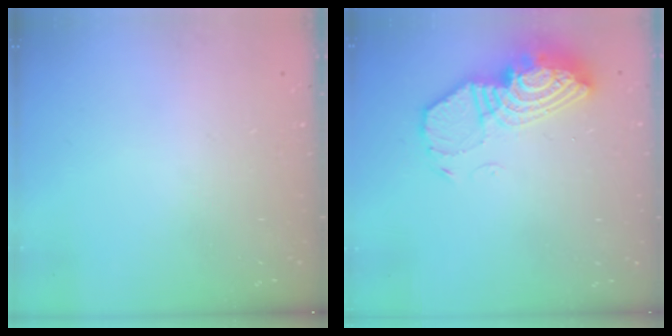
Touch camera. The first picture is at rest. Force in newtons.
{"total": 14.0, "press": 14.0, "slide": 1.0}